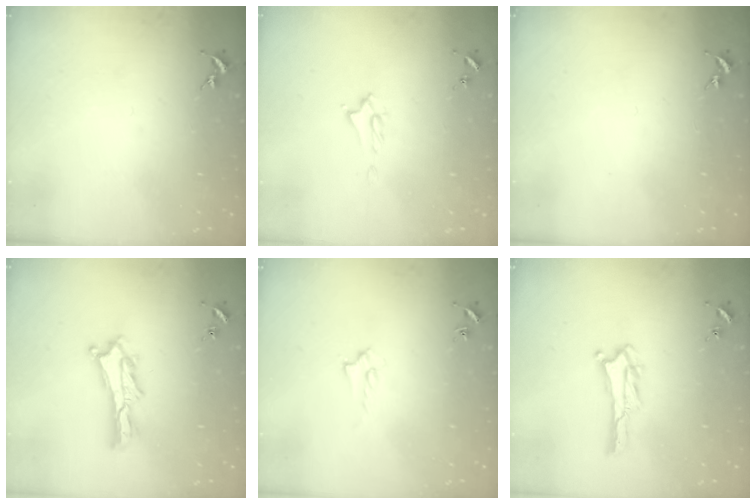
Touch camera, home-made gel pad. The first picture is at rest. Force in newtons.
{"total": 1.6, "press": 1.6, "slide": 0.2}
{"total": 0.0}
{"total": 3.4, "press": 3.4, "slide": 0.3}
{"total": 1.4, "press": 1.4, "slide": 0.2}
{"total": 1.3, "press": 1.3, "slide": 0.4}